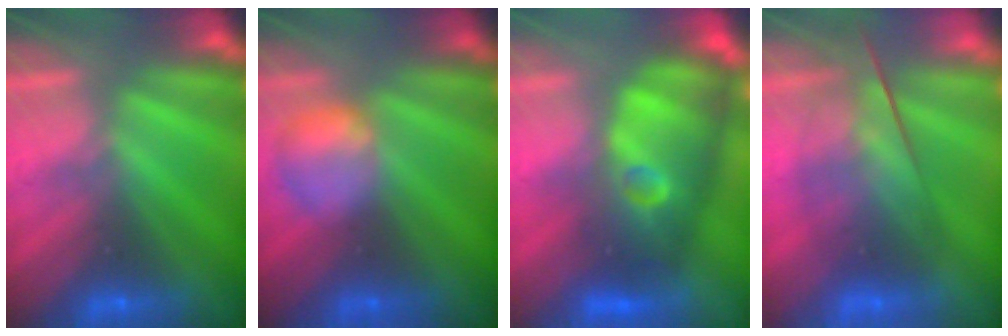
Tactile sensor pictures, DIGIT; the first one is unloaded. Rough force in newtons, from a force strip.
{"total": 2.4}
{"total": 9.5}
{"total": 4.4}